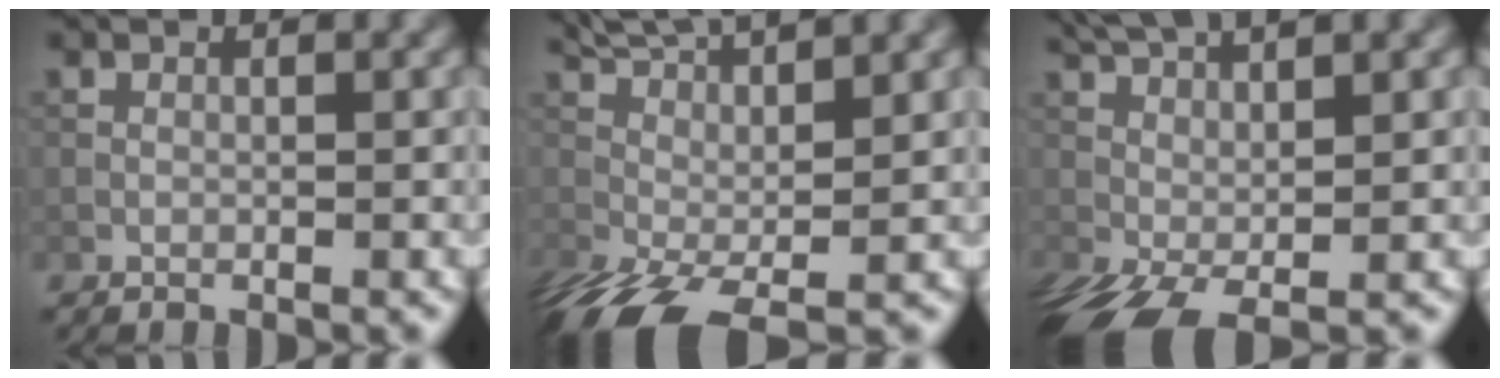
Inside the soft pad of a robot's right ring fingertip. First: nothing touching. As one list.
[{"total": 8.6, "force": [0.6, 3.0, 8.0], "torque": [-0.158, -0.001, 0.009]}, {"total": 7.1, "force": [0.9, 2.6, 6.5], "torque": [-0.134, 0.005, 0.011]}]